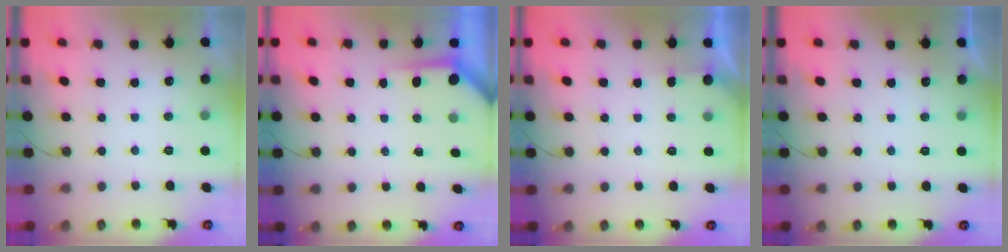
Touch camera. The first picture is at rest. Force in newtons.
{"total": 3.7, "press": 3.6, "slide": 0.3}
{"total": 2.3, "press": 2.2, "slide": 0.3}
{"total": 2.8, "press": 2.8, "slide": 0.5}